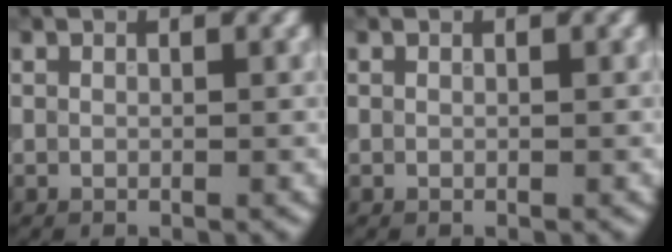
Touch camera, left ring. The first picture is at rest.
{"total": 0.0}